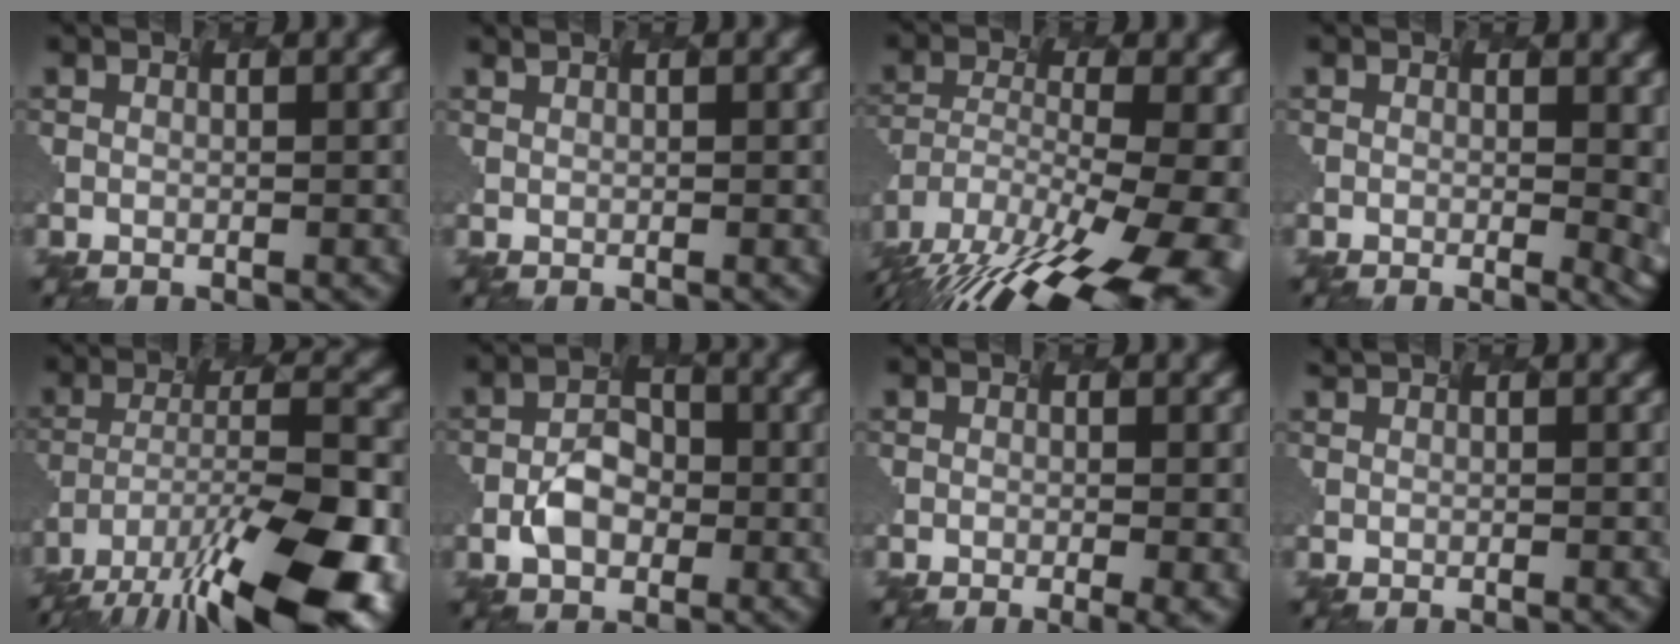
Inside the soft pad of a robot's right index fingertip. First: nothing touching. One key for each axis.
{"total": 1.6, "fx": 0.9, "fy": 0.8, "fz": 1.1, "tx": -0.005, "ty": 0.005, "tz": 0.006}
{"total": 17.9, "fx": -11.3, "fy": 7.2, "fz": 11.9, "tx": -0.204, "ty": -0.030, "tz": -0.146}
{"total": 4.6, "fx": 0.3, "fy": 2.0, "fz": 4.2, "tx": -0.021, "ty": -0.004, "tz": 0.015}
{"total": 15.7, "fx": -10.4, "fy": 5.2, "fz": 10.6, "tx": -0.185, "ty": -0.028, "tz": -0.141}
{"total": 3.0, "fx": -1.6, "fy": 2.0, "fz": 1.6, "tx": -0.029, "ty": 0.006, "tz": -0.025}
{"total": 2.1, "fx": -0.7, "fy": 0.3, "fz": 2.0, "tx": -0.017, "ty": -0.003, "tz": -0.001}
{"total": 1.0, "fx": 0.6, "fy": 0.2, "fz": 0.7, "tx": -0.010, "ty": -0.003, "tz": 0.013}